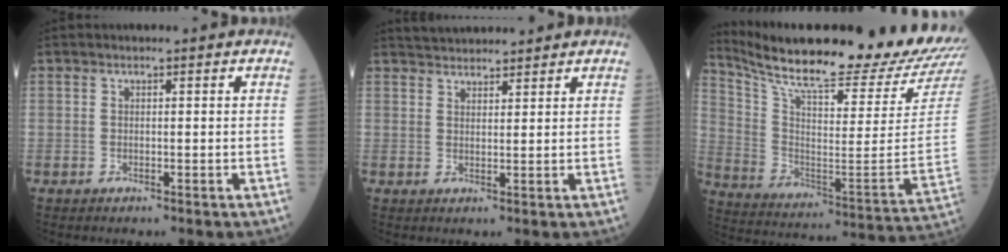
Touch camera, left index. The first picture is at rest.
{"total": 5.1, "force": [5.0, 0.8, 0.9], "torque": [-0.015, 0.027, 0.079]}
{"total": 27.2, "force": [24.4, 1.1, 11.9], "torque": [-0.218, -0.094, 0.350]}